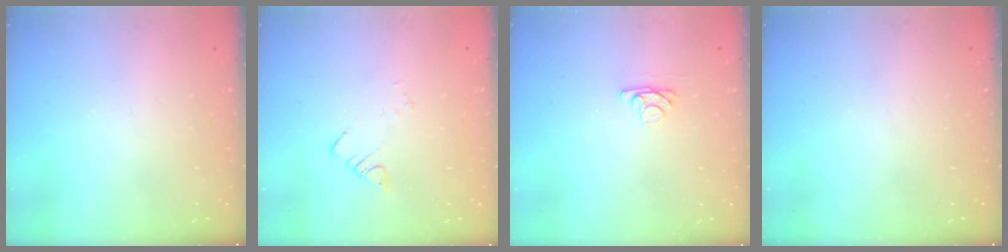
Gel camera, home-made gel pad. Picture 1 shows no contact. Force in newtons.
{"total": 2.0, "press": 2.0, "slide": 0.1}
{"total": 3.0, "press": 3.0, "slide": 0.5}
{"total": 0.0}